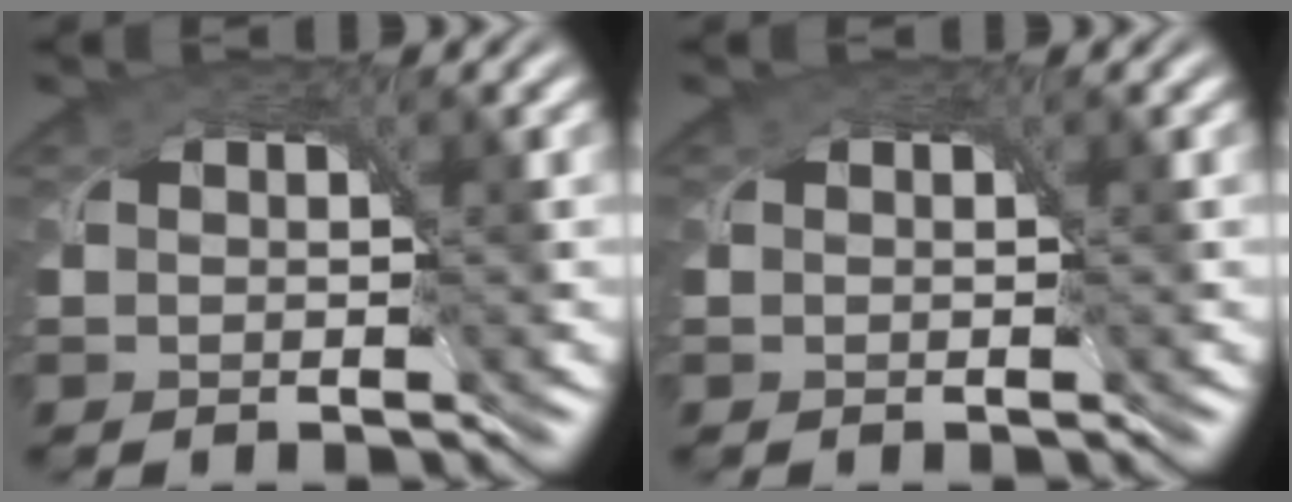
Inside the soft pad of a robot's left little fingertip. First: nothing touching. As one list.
[{"total": 0.0}]